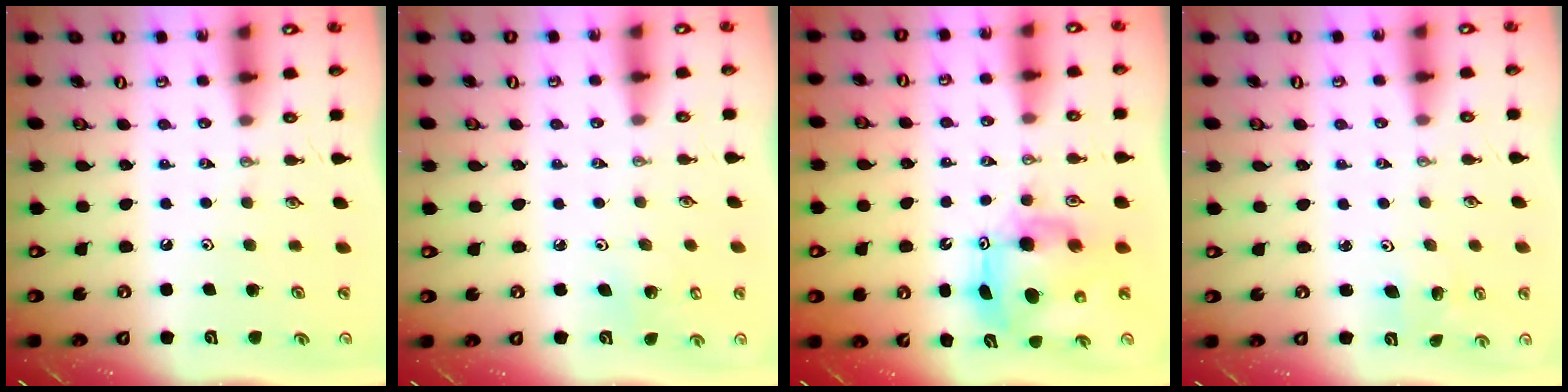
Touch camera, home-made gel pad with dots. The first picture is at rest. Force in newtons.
{"total": 2.7, "press": 2.7, "slide": 0.2}
{"total": 9.3, "press": 9.2, "slide": 1.0}
{"total": 2.7, "press": 2.7, "slide": 0.3}